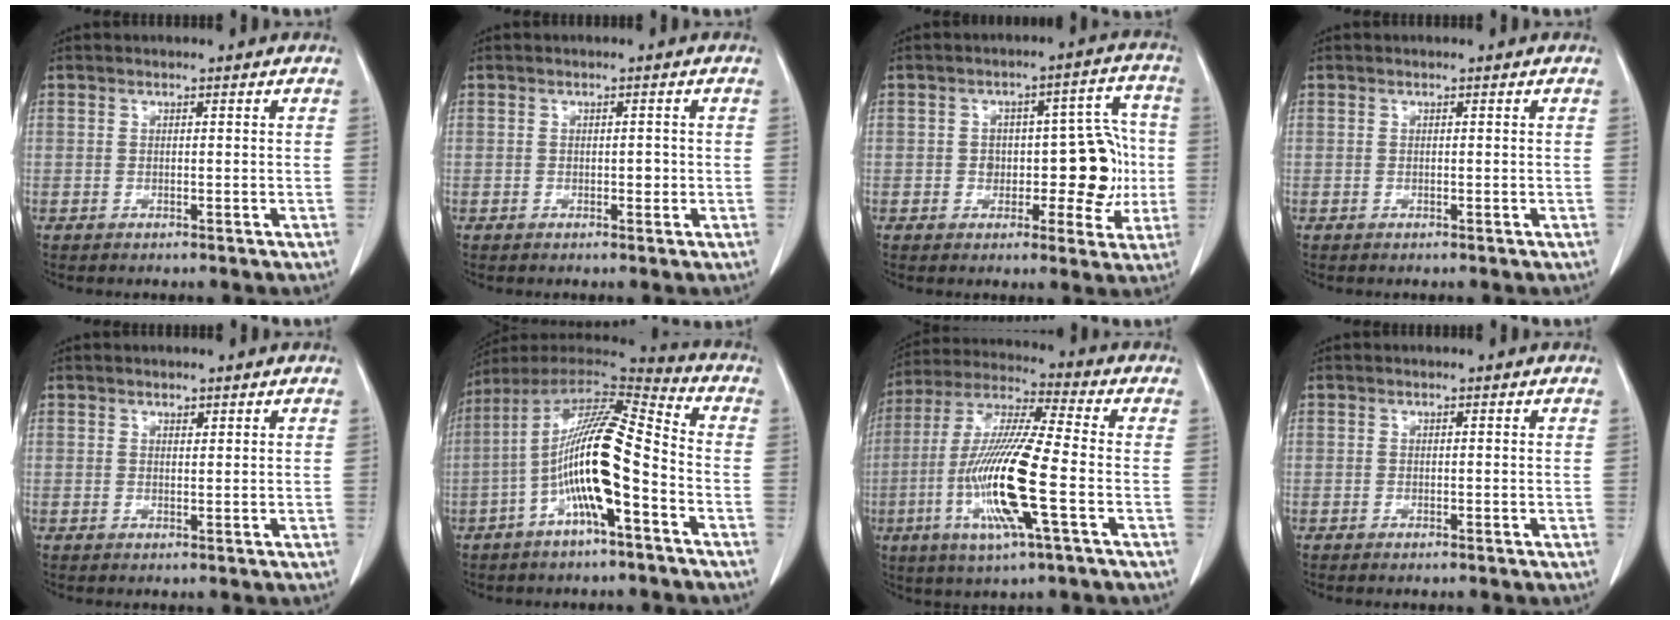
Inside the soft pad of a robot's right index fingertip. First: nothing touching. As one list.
[{"total": 1.2, "force": [-0.2, 0.7, 0.9], "torque": [-0.012, 0.001, -0.002]}, {"total": 10.3, "force": [-1.2, 5.3, 8.8], "torque": [-0.096, 0.038, -0.008]}, {"total": 0.0}, {"total": 0.7, "force": [0.5, 0.3, 0.3], "torque": [-0.005, -0.004, 0.008]}, {"total": 15.5, "force": [-4.6, 1.9, 14.7], "torque": [-0.273, 0.014, -0.085]}, {"total": 15.7, "force": [-4.0, 0.7, 15.2], "torque": [-0.313, -0.014, -0.081]}, {"total": 0.5, "force": [-0.4, 0.0, 0.3], "torque": [-0.010, -0.001, -0.008]}]